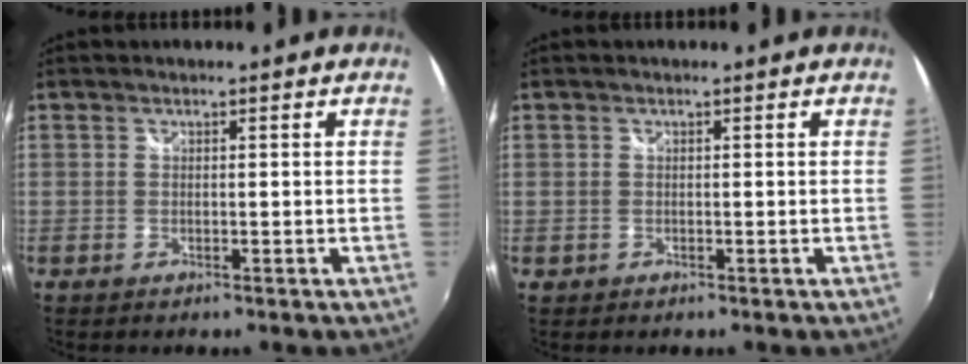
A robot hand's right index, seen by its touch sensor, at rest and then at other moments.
{"total": 0.9, "force": [-0.3, 0.8, 0.1], "torque": [-0.002, -0.001, -0.005]}